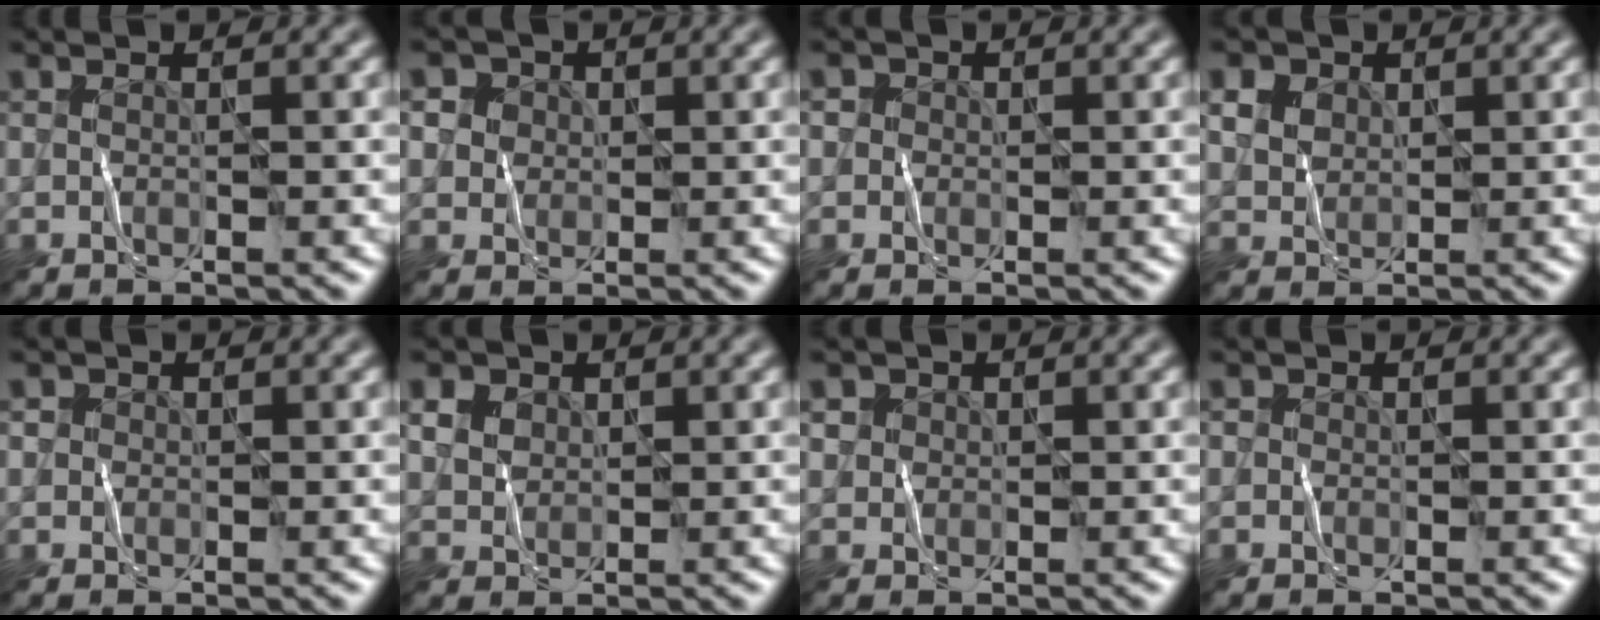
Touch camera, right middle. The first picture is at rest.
{"total": 3.1, "force": [1.7, 2.6, 0.6], "torque": [-0.021, 0.008, 0.012]}
{"total": 1.1, "force": [0.4, 1.0, 0.2], "torque": [0.009, 0.001, -0.010]}
{"total": 3.2, "force": [2.0, 2.3, 0.9], "torque": [-0.040, 0.012, 0.029]}
{"total": 0.8, "force": [0.3, 0.7, 0.0], "torque": [0.006, -0.003, -0.005]}
{"total": 2.6, "force": [1.7, 1.9, 0.6], "torque": [-0.027, 0.010, 0.020]}
{"total": 1.6, "force": [1.0, 1.3, 0.0], "torque": [-0.002, 0.008, 0.003]}
{"total": 0.5, "force": [0.1, 0.5, 0.1], "torque": [0.003, -0.004, -0.006]}